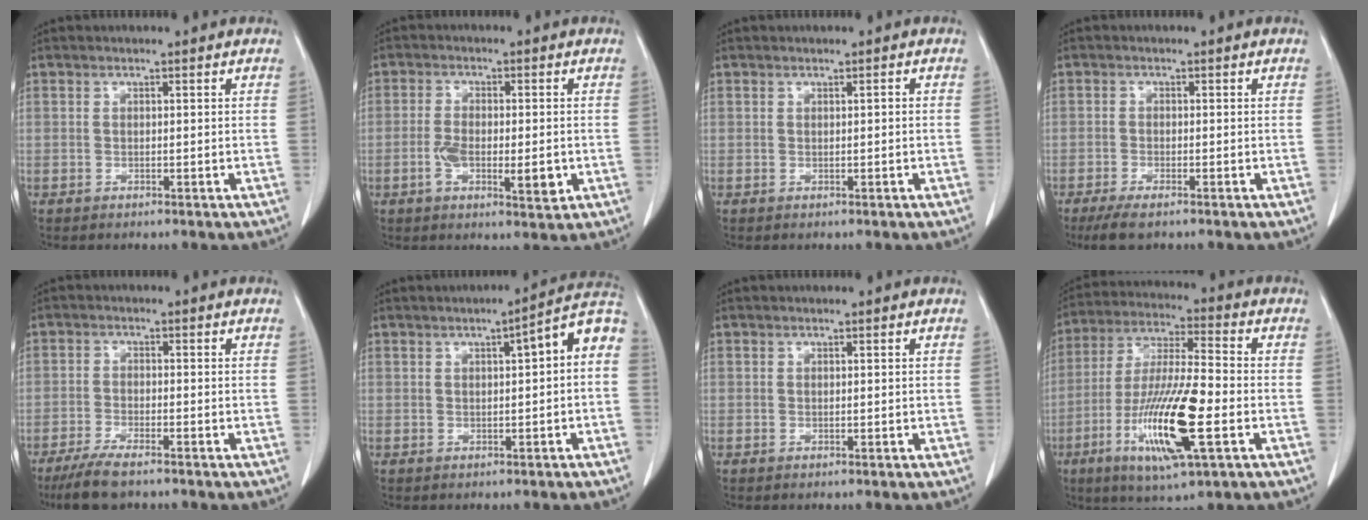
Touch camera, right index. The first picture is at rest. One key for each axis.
{"total": 6.8, "fx": -1.8, "fy": 2.2, "fz": 6.2, "tx": -0.107, "ty": -0.006, "tz": -0.026}
{"total": 0.0}
{"total": 4.3, "fx": -3.2, "fy": 0.9, "fz": 2.7, "tx": -0.054, "ty": -0.009, "tz": -0.054}
{"total": 6.4, "fx": -5.0, "fy": 1.0, "fz": 3.8, "tx": -0.076, "ty": -0.017, "tz": -0.089}
{"total": 6.3, "fx": 0.8, "fy": 0.9, "fz": 6.2, "tx": -0.077, "ty": 0.023, "tz": 0.003}
{"total": 0.0}
{"total": 16.4, "fx": -5.4, "fy": 1.9, "fz": 15.3, "tx": -0.302, "ty": -0.020, "tz": -0.095}